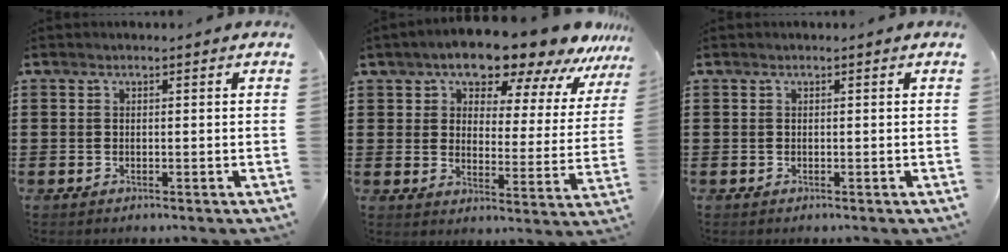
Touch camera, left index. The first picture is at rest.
{"total": 11.6, "force": [10.1, 3.1, 4.7], "torque": [-0.103, -0.053, 0.175]}
{"total": 0.0}